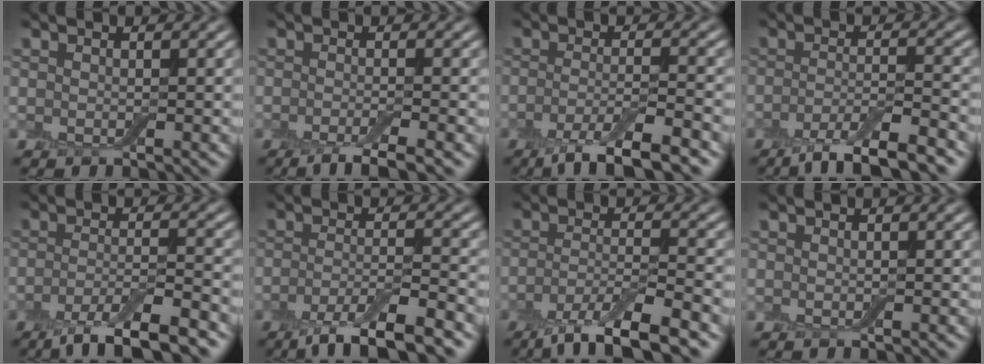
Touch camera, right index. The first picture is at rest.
{"total": 3.7, "force": [-2.4, 0.8, 2.7], "torque": [-0.039, -0.003, -0.050]}
{"total": 5.6, "force": [-3.5, 1.1, 4.2], "torque": [-0.069, -0.003, -0.065]}
{"total": 5.8, "force": [-4.1, 1.2, 4.0], "torque": [-0.063, -0.001, -0.073]}
{"total": 6.2, "force": [-4.2, 1.4, 4.4], "torque": [-0.072, -0.002, -0.075]}
{"total": 6.1, "force": [-4.0, 1.3, 4.5], "torque": [-0.073, -0.002, -0.073]}
{"total": 6.4, "force": [-4.2, 1.5, 4.6], "torque": [-0.076, -0.005, -0.080]}
{"total": 0.0}